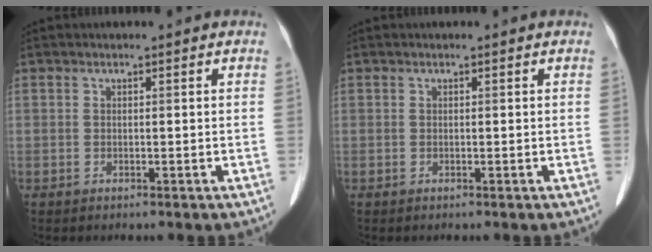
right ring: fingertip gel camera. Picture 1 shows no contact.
{"total": 0.0}